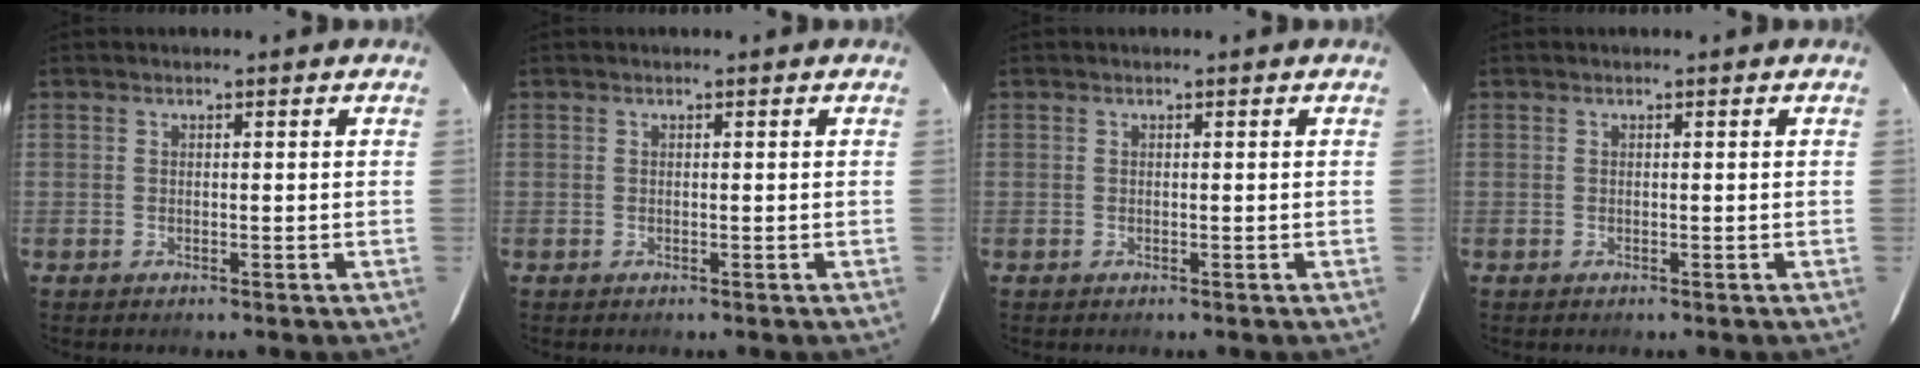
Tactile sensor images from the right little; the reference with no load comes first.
{"total": 0.0}
{"total": 0.0}
{"total": 0.0}